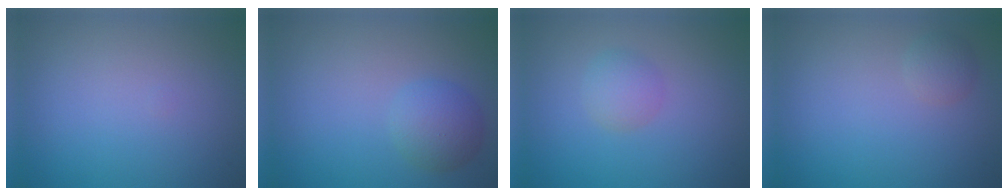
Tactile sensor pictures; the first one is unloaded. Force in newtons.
{"total": 2.7, "press": 2.7, "slide": 0.2}
{"total": 1.7, "press": 1.7, "slide": 0.1}
{"total": 1.3, "press": 1.3, "slide": 0.0}